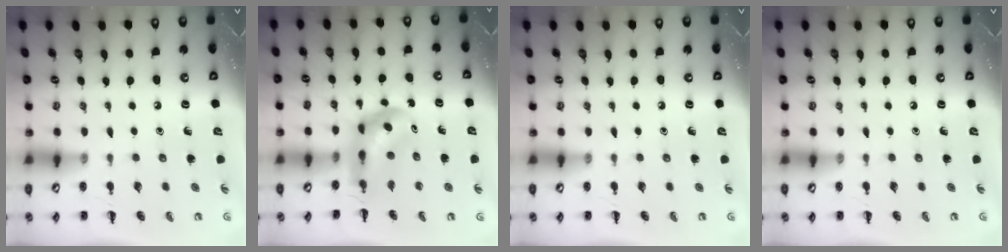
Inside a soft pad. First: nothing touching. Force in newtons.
{"total": 6.0, "press": 5.8, "slide": 1.3}
{"total": 0.0}
{"total": 0.0}